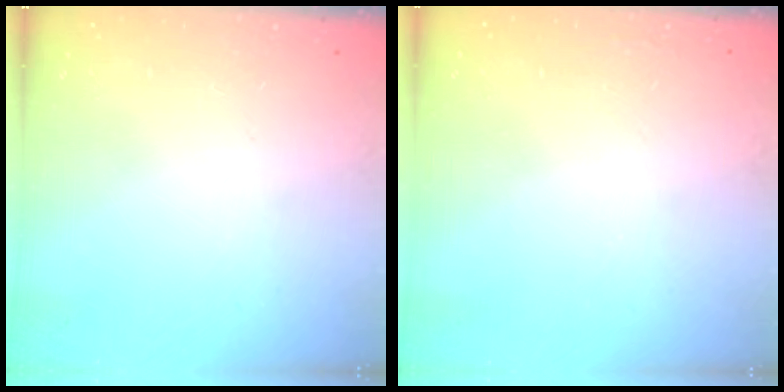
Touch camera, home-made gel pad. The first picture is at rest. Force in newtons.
{"total": 1.6, "press": 1.6, "slide": 0.0}